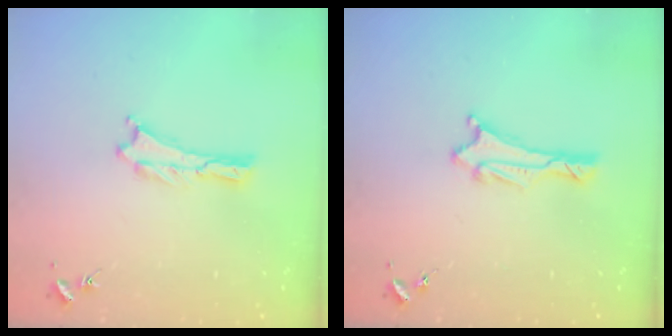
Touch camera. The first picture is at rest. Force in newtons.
{"total": 1.5, "press": 1.5, "slide": 0.2}